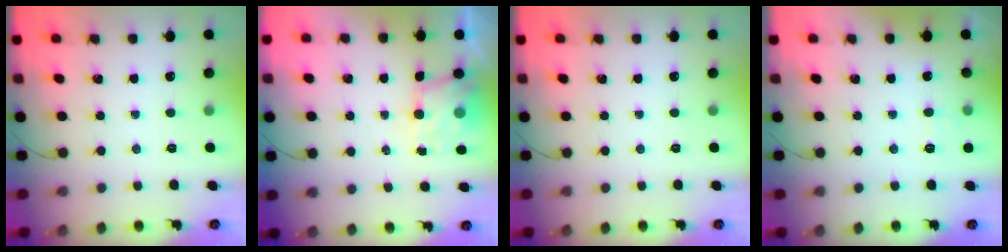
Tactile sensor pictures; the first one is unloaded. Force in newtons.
{"total": 5.6, "press": 5.4, "slide": 1.1}
{"total": 0.0}
{"total": 2.8, "press": 2.5, "slide": 1.3}